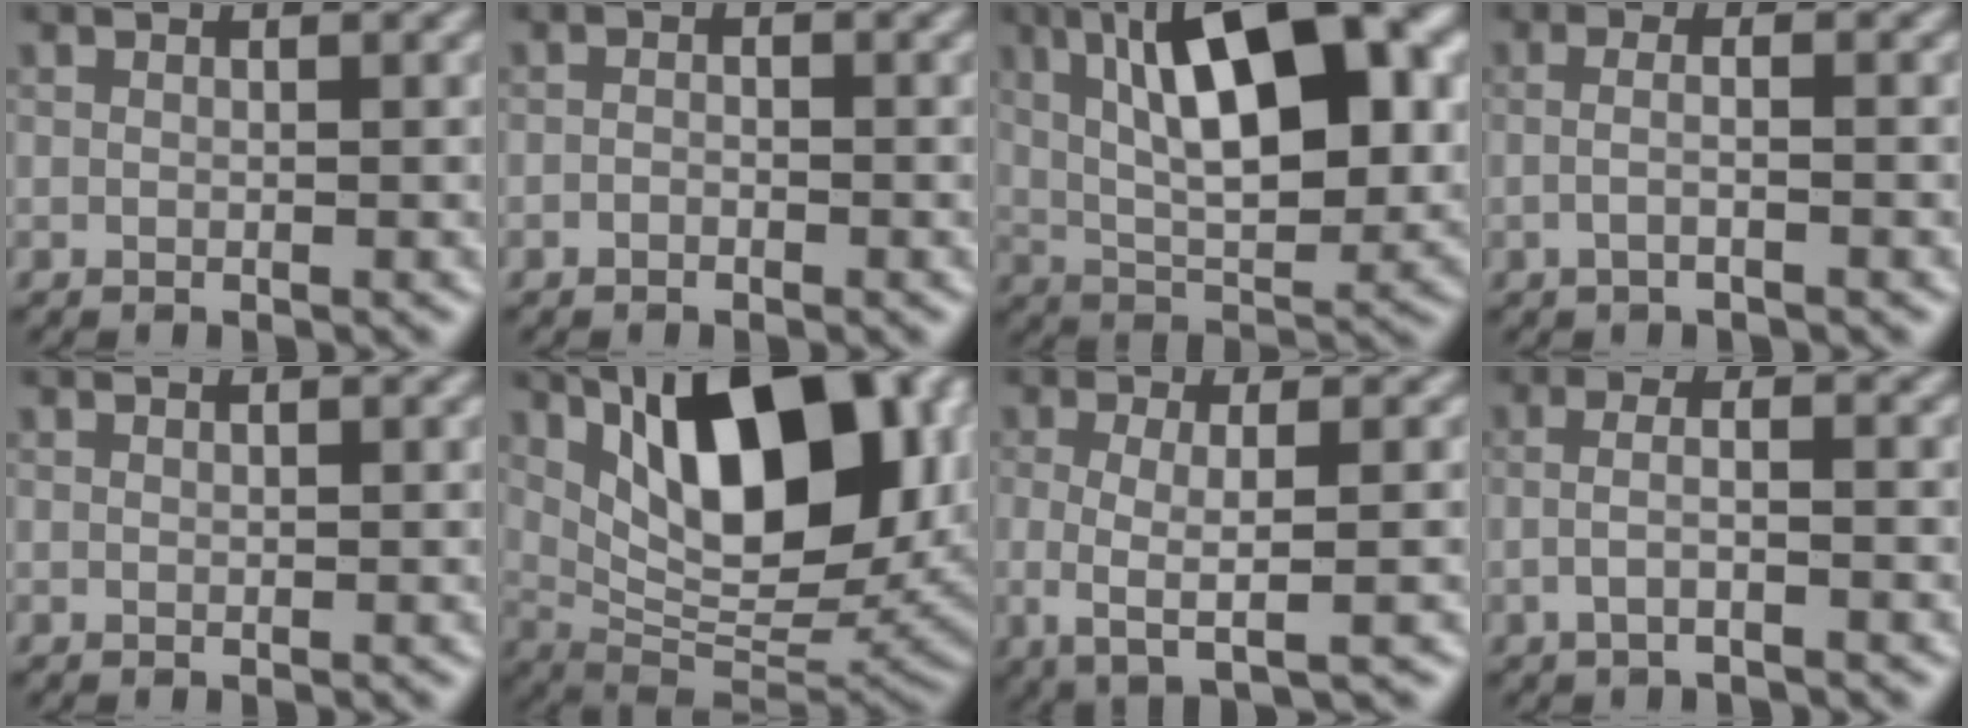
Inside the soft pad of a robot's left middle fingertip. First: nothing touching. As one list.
[{"total": 0.9, "force": [-0.9, 0.1, 0.0], "torque": [-0.003, 0.001, -0.013]}, {"total": 13.5, "force": [3.8, 5.2, 11.8], "torque": [-0.179, 0.011, 0.060]}, {"total": 1.9, "force": [-0.7, 0.6, 1.7], "torque": [-0.025, -0.006, -0.020]}, {"total": 0.0}, {"total": 15.3, "force": [5.2, 7.0, 12.6], "torque": [-0.188, 0.002, 0.097]}, {"total": 3.7, "force": [-1.1, 0.8, 3.4], "torque": [-0.067, -0.006, -0.015]}, {"total": 2.3, "force": [-1.0, 0.6, 1.9], "torque": [-0.036, -0.001, -0.020]}]